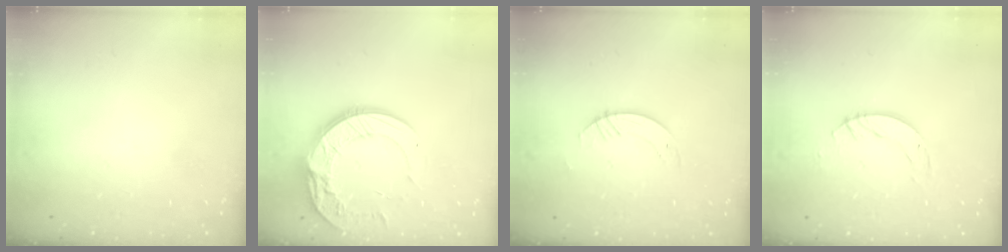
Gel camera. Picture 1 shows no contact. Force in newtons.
{"total": 15.2, "press": 15.2, "slide": 1.3}
{"total": 2.8, "press": 2.8, "slide": 0.2}
{"total": 5.6, "press": 5.5, "slide": 0.5}